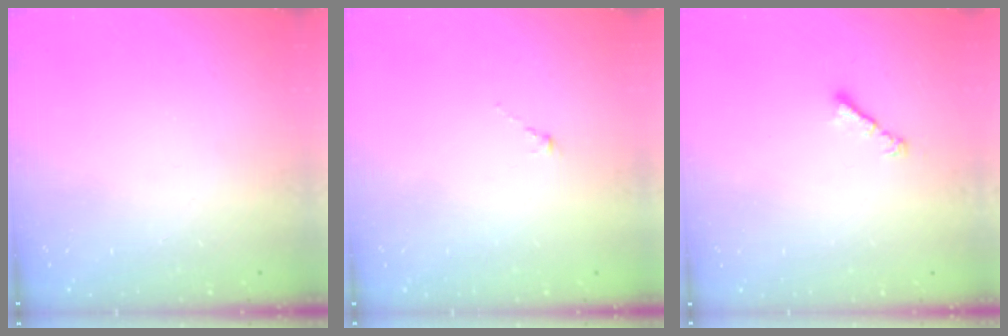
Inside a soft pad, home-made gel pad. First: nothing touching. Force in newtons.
{"total": 0.8, "press": 0.7, "slide": 0.5}
{"total": 2.8, "press": 2.8, "slide": 0.7}